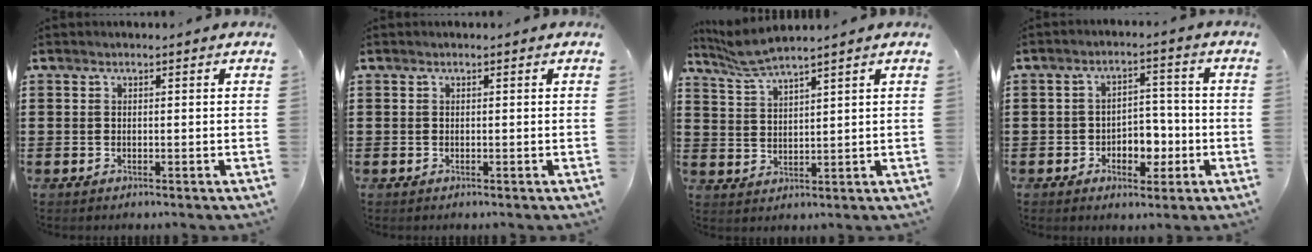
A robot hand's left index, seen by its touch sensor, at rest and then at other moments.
{"total": 0.0}
{"total": 4.5, "force": [4.1, 0.0, 2.0], "torque": [-0.050, -0.012, 0.073]}
{"total": 4.6, "force": [-1.7, 3.3, 2.7], "torque": [-0.046, 0.007, -0.037]}